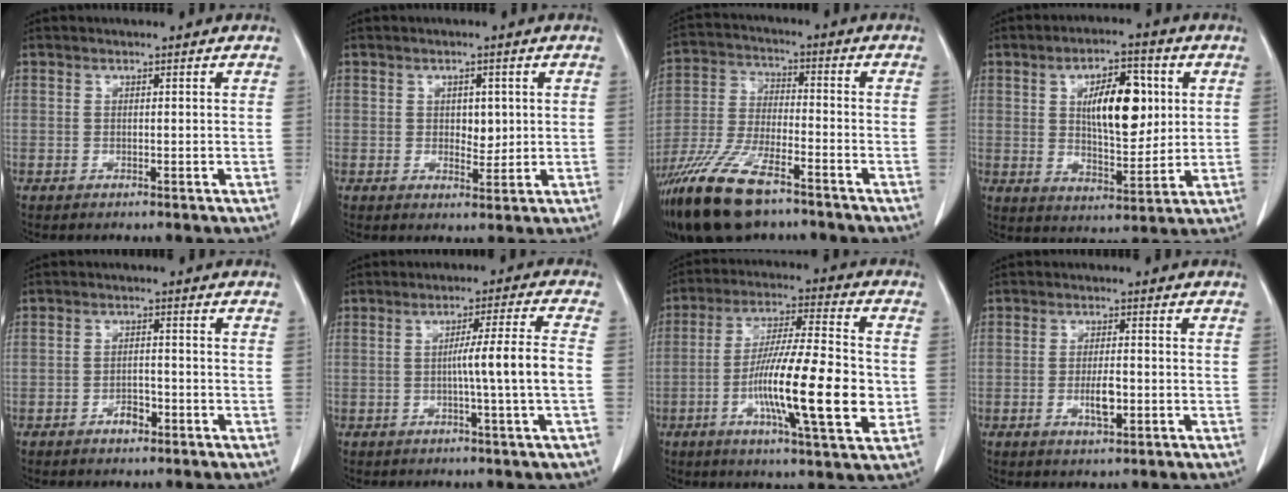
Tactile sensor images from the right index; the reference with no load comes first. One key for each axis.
{"total": 3.2, "fx": 0.5, "fy": 2.0, "fz": 2.5, "tx": -0.031, "ty": -0.004, "tz": 0.012}
{"total": 15.5, "fx": -10.6, "fy": 4.4, "fz": 10.4, "tx": -0.228, "ty": -0.029, "tz": -0.198}
{"total": 11.9, "fx": 2.8, "fy": 4.7, "fz": 10.5, "tx": -0.170, "ty": 0.009, "tz": 0.049}
{"total": 2.6, "fx": -1.5, "fy": 1.2, "fz": 1.7, "tx": -0.026, "ty": 0.006, "tz": -0.020}
{"total": 7.4, "fx": -1.1, "fy": -1.6, "fz": 7.1, "tx": -0.110, "ty": 0.004, "tz": -0.016}
{"total": 16.8, "fx": -3.2, "fy": 1.8, "fz": 16.5, "tx": -0.285, "ty": -0.007, "tz": -0.054}
{"total": 3.9, "fx": -1.0, "fy": 1.1, "fz": 3.7, "tx": -0.070, "ty": -0.001, "tz": -0.011}